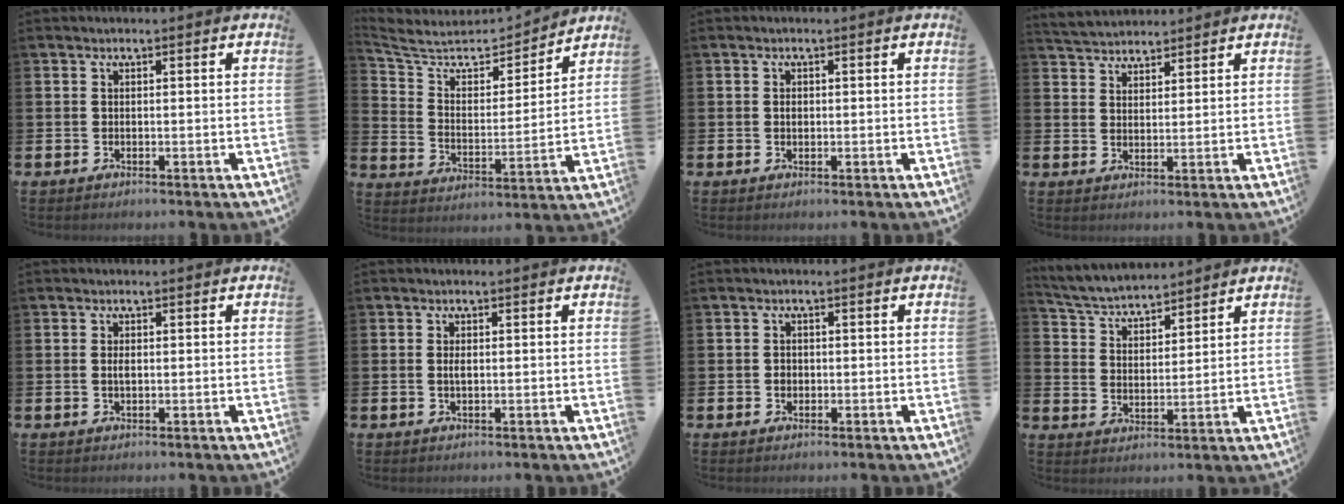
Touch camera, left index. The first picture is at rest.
{"total": 6.5, "force": [5.6, 2.6, 1.8], "torque": [-0.064, -0.051, 0.090]}
{"total": 0.7, "force": [0.0, 0.6, 0.4], "torque": [0.000, -0.001, -0.003]}
{"total": 3.7, "force": [3.6, 0.8, -0.3], "torque": [-0.004, -0.017, 0.066]}
{"total": 1.1, "force": [0.0, 0.5, 0.9], "torque": [-0.018, 0.003, -0.002]}
{"total": 1.1, "force": [0.0, 0.5, 1.0], "torque": [-0.019, 0.004, -0.003]}
{"total": 1.2, "force": [-0.2, 1.1, 0.4], "torque": [0.000, 0.004, -0.007]}
{"total": 4.7, "force": [4.6, 0.9, 0.4], "torque": [-0.033, -0.030, 0.082]}